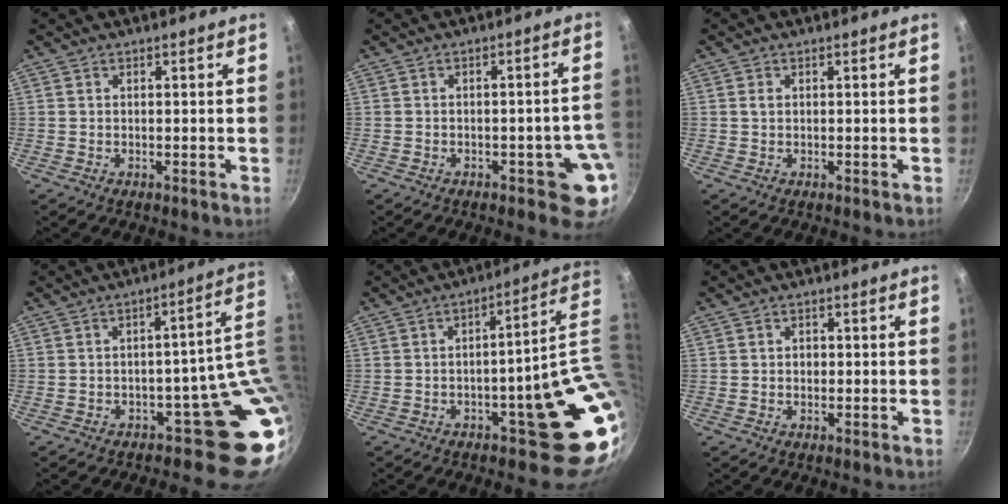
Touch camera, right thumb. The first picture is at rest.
{"total": 6.4, "force": [-2.0, 3.0, 5.3], "torque": [-0.020, 0.027, -0.021]}
{"total": 1.0, "force": [0.2, 0.7, 0.6], "torque": [-0.009, 0.002, 0.003]}
{"total": 8.3, "force": [1.0, 4.7, 6.7], "torque": [-0.028, 0.007, 0.016]}
{"total": 16.6, "force": [-0.5, 4.8, 15.9], "torque": [-0.147, 0.012, 0.006]}
{"total": 1.7, "force": [0.0, 1.5, 0.9], "torque": [-0.008, 0.003, -0.003]}